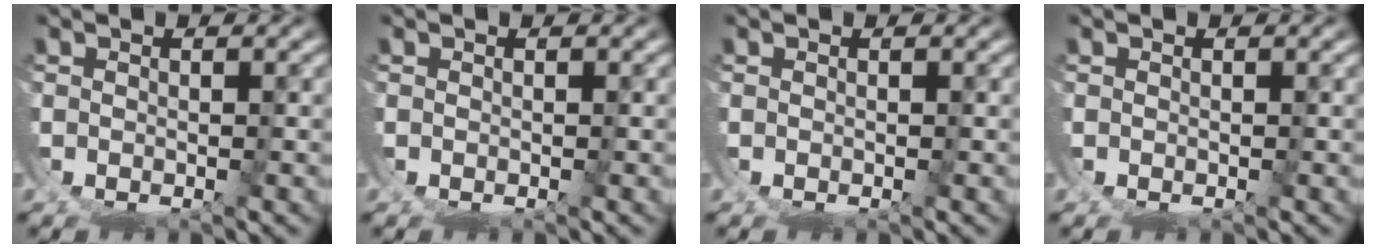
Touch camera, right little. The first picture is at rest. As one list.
[{"total": 0.0}, {"total": 0.0}, {"total": 0.0}]